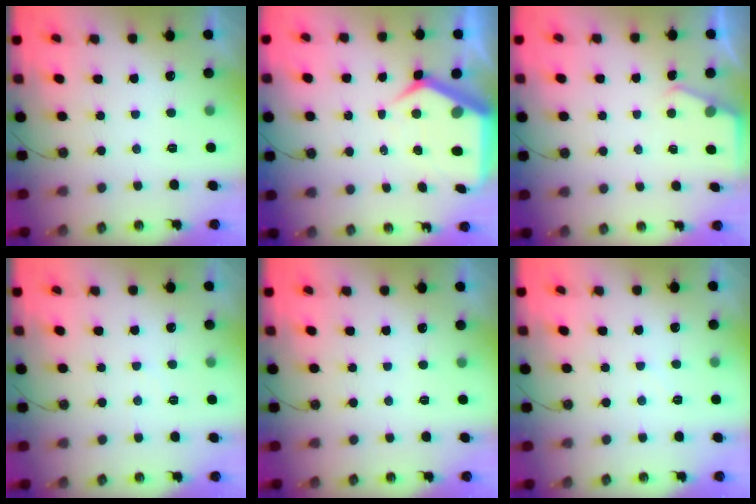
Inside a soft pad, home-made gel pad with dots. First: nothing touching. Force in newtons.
{"total": 10.1, "press": 10.1, "slide": 1.2}
{"total": 2.3, "press": 2.3, "slide": 0.4}
{"total": 2.4, "press": 2.4, "slide": 0.4}
{"total": 0.0}
{"total": 2.5, "press": 2.5, "slide": 0.4}